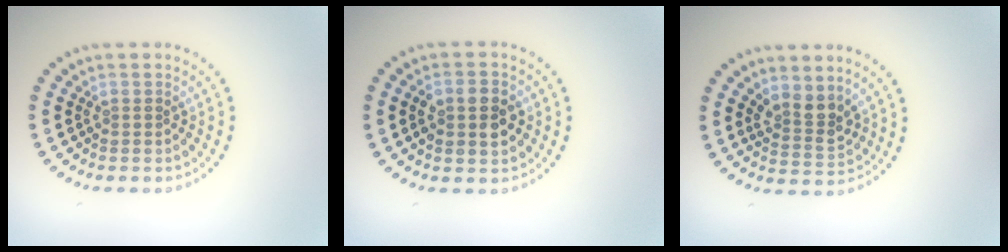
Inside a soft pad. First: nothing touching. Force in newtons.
{"total": 3.7, "press": 3.7, "slide": 0.2}
{"total": 2.8, "press": 2.4, "slide": 1.4}